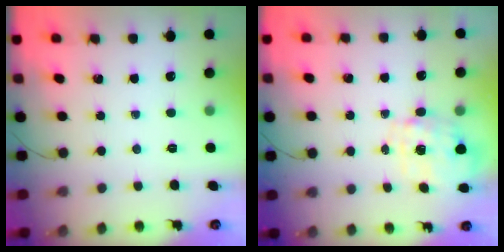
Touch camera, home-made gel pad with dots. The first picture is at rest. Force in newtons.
{"total": 2.8, "press": 2.6, "slide": 0.9}